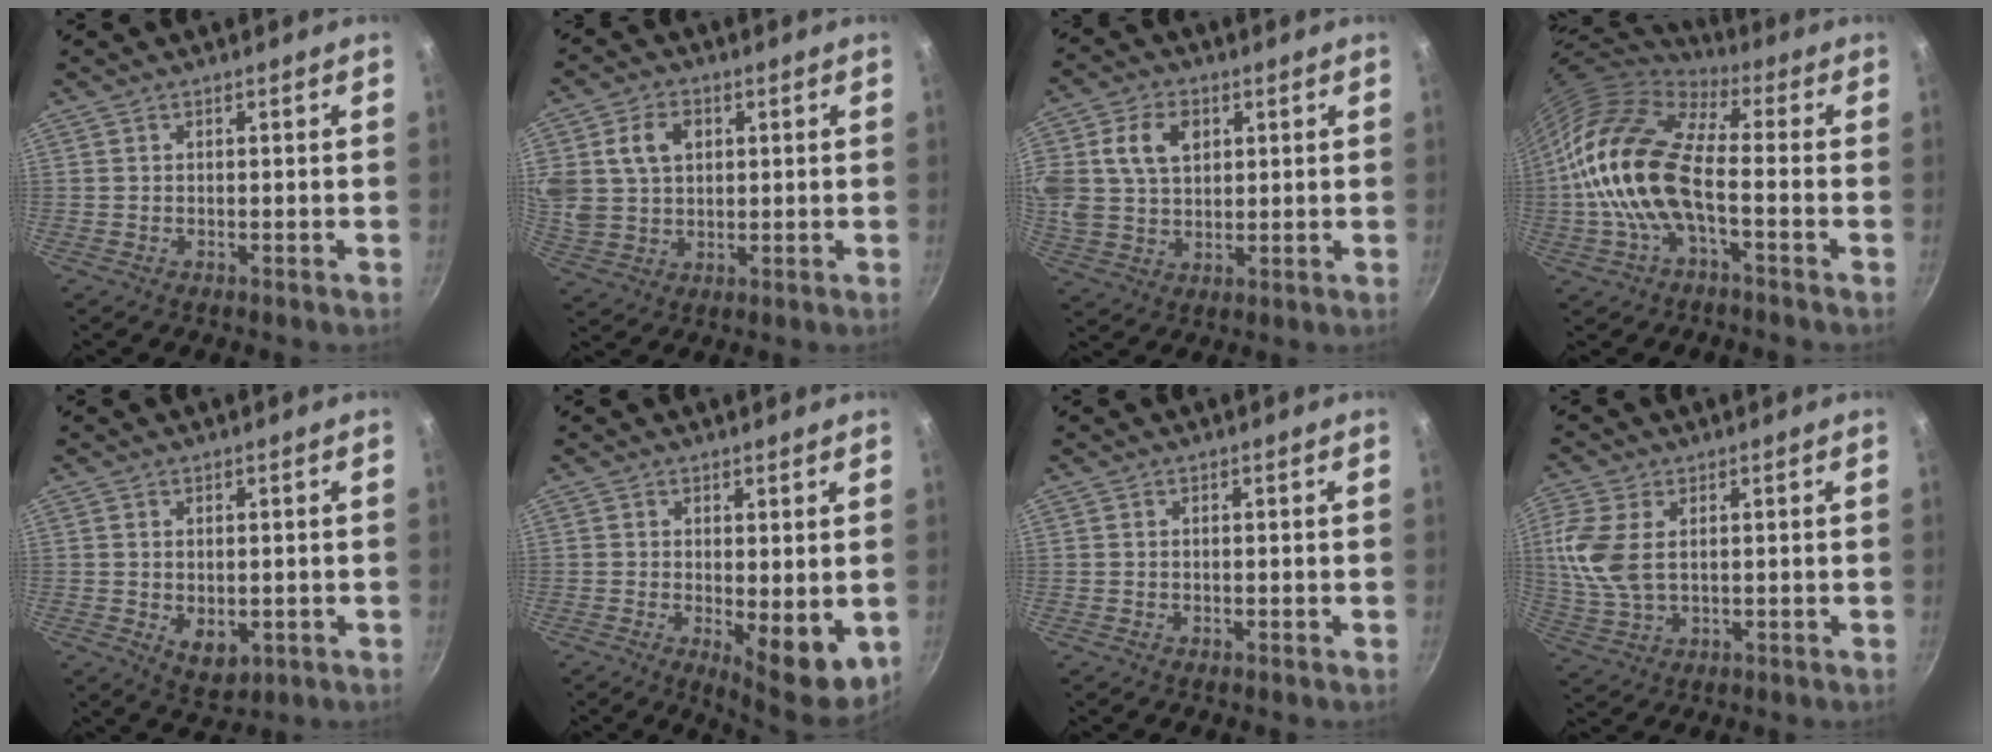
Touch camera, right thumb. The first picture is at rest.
{"total": 11.5, "force": [3.3, 8.7, 6.8], "torque": [-0.125, 0.002, 0.064]}
{"total": 14.5, "force": [4.1, 10.6, 9.0], "torque": [-0.187, 0.019, 0.078]}
{"total": 16.2, "force": [-2.1, 7.3, 14.3], "torque": [-0.260, 0.026, -0.051]}
{"total": 5.5, "force": [-0.7, 3.6, 4.1], "torque": [-0.060, -0.015, -0.002]}
{"total": 8.8, "force": [-0.7, 3.4, 8.1], "torque": [-0.092, -0.015, 0.001]}
{"total": 0.0}
{"total": 9.3, "force": [1.7, 5.3, 7.4], "torque": [-0.164, 0.000, 0.036]}